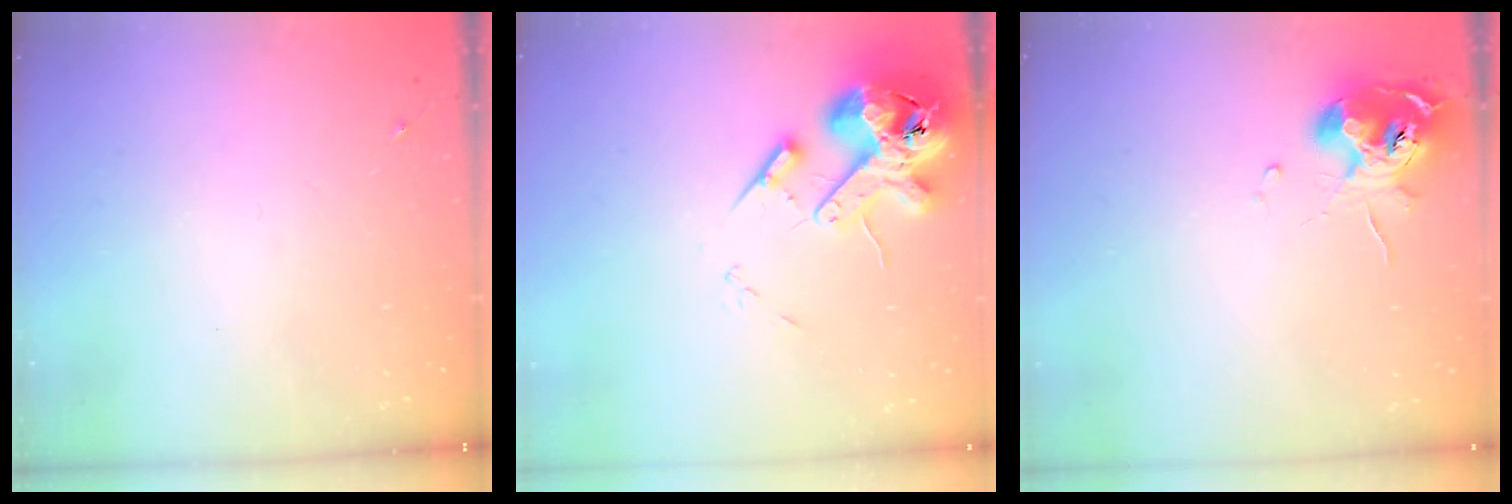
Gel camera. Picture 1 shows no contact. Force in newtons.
{"total": 15.8, "press": 15.5, "slide": 2.8}
{"total": 10.8, "press": 10.7, "slide": 1.2}